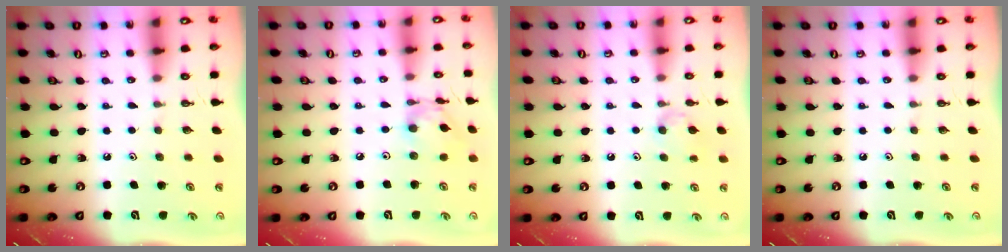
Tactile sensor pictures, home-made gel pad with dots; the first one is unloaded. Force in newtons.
{"total": 10.5, "press": 10.4, "slide": 0.8}
{"total": 6.1, "press": 6.1, "slide": 0.9}
{"total": 0.0}